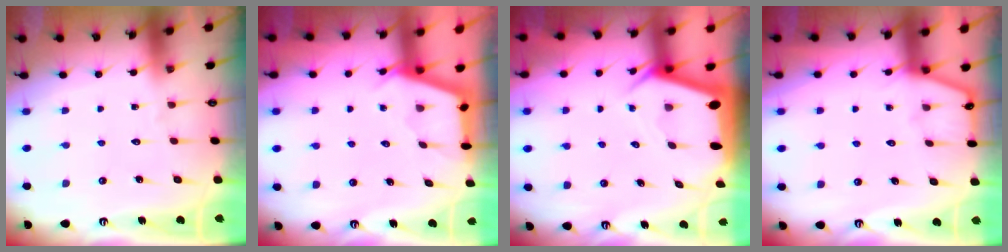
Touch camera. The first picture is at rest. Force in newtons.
{"total": 2.9, "press": 2.9, "slide": 0.3}
{"total": 3.0, "press": 2.9, "slide": 0.4}
{"total": 2.5, "press": 2.4, "slide": 0.3}